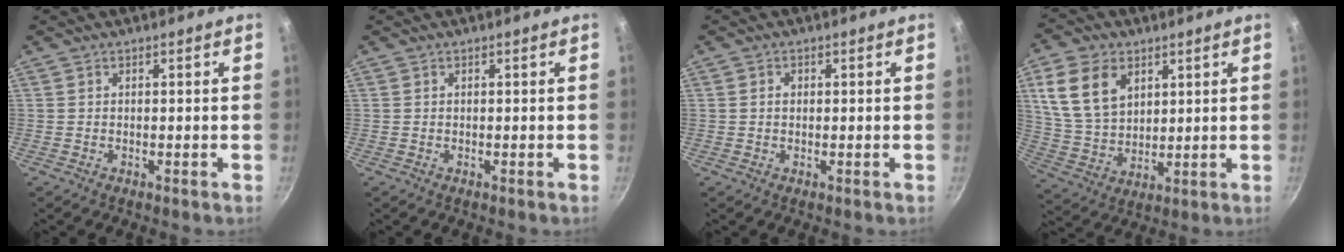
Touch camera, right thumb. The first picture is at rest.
{"total": 0.0}
{"total": 1.2, "force": [0.2, 1.0, 0.7], "torque": [-0.011, 0.005, 0.003]}
{"total": 13.2, "force": [5.1, 9.2, 8.0], "torque": [-0.135, -0.016, 0.111]}